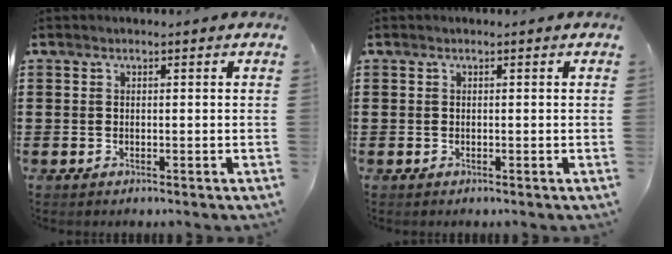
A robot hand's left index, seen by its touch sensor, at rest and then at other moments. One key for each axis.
{"total": 0.0}